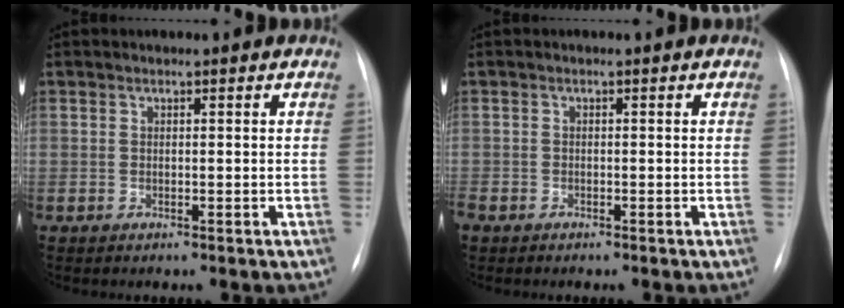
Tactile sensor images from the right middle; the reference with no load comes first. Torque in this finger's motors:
{"motor_torque": [1.08, -1.06, 0.36, 0.14]}